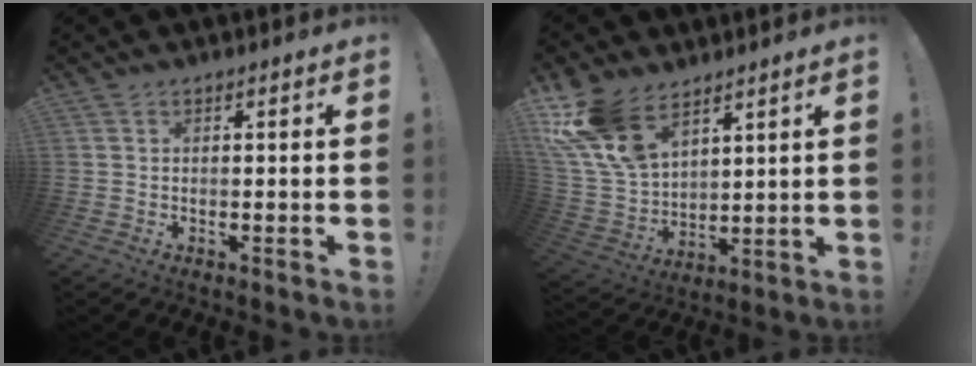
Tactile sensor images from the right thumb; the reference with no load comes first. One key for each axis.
{"total": 17.1, "fx": 11.1, "fy": 9.4, "fz": 9.0, "tx": -0.193, "ty": -0.065, "tz": 0.213}